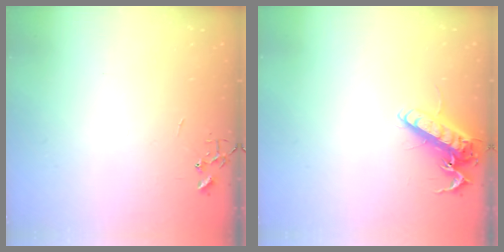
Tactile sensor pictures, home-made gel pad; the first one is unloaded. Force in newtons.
{"total": 12.8, "press": 12.6, "slide": 2.4}